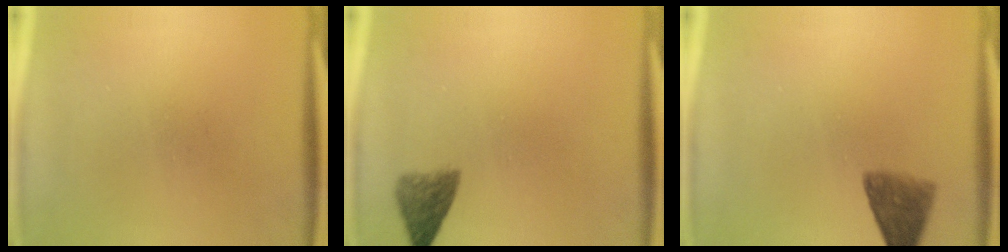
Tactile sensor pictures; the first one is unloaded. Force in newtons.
{"total": 3.6}
{"total": 5.4}